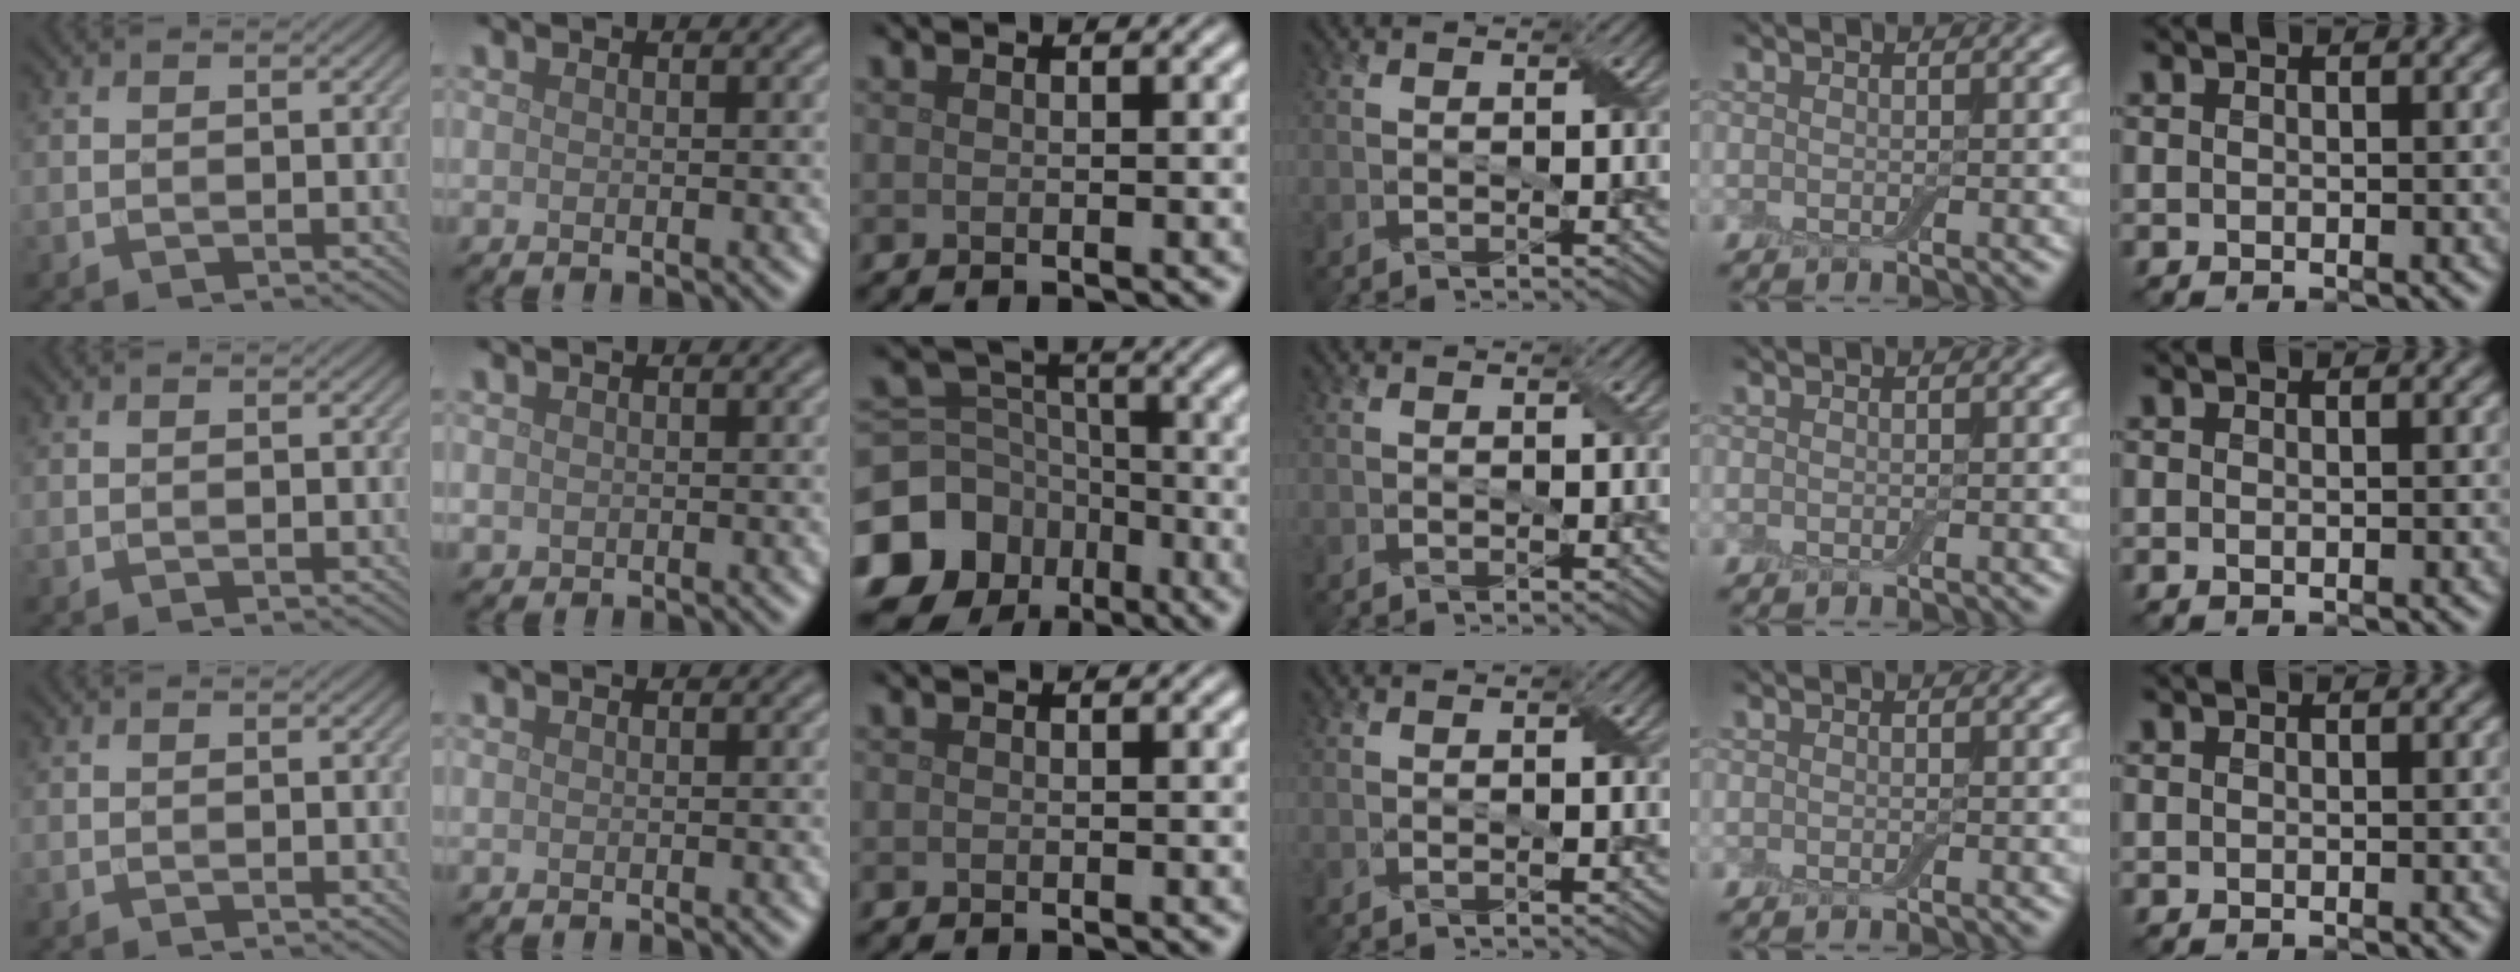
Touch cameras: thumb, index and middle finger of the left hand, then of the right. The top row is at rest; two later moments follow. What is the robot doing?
{"motion": "fold", "object": "cloth"}